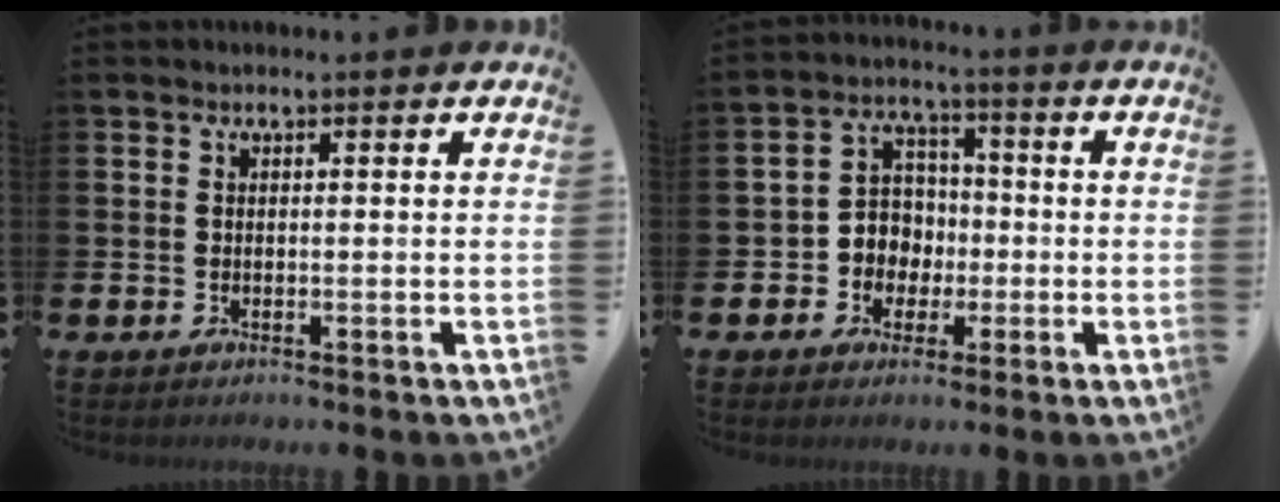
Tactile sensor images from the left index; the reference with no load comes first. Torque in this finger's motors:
{"motor_torque": [0.24, 0.03, 0.05, 0.00]}